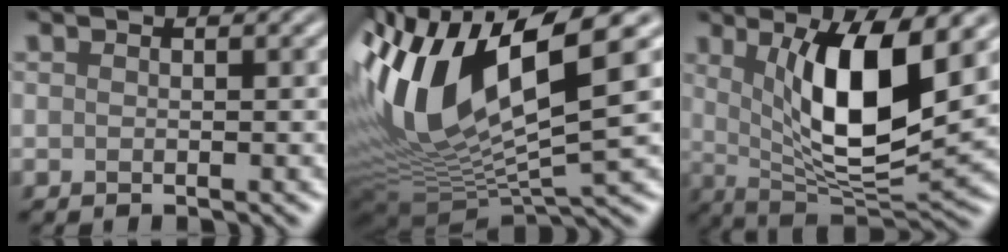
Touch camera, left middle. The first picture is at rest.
{"total": 13.7, "force": [3.5, 5.3, 12.1], "torque": [-0.252, 0.001, 0.068]}
{"total": 9.6, "force": [2.4, 2.9, 8.8], "torque": [-0.145, -0.019, 0.047]}